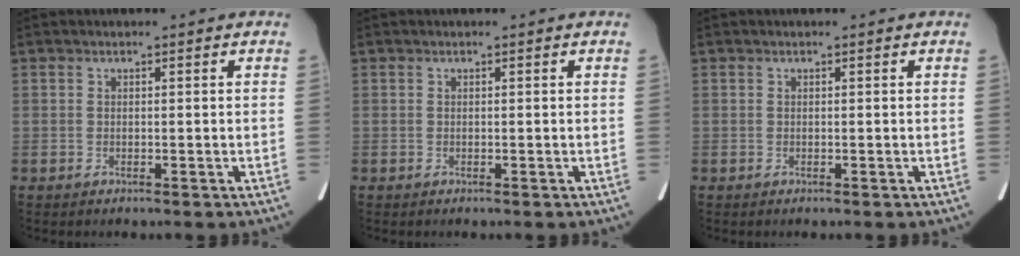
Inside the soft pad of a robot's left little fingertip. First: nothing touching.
{"total": 0.0}
{"total": 0.0}